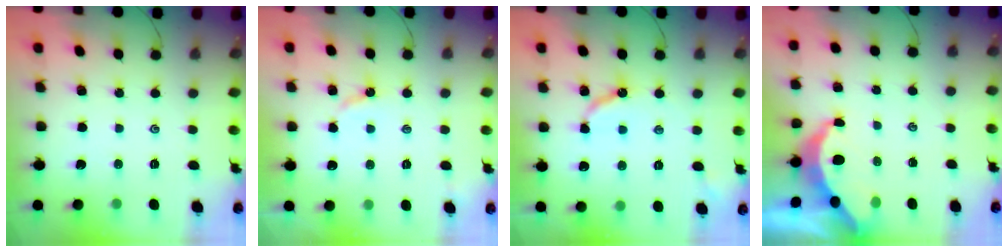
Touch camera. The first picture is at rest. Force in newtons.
{"total": 4.5, "press": 4.5, "slide": 0.6}
{"total": 7.7, "press": 7.6, "slide": 0.7}
{"total": 4.9, "press": 4.9, "slide": 0.4}